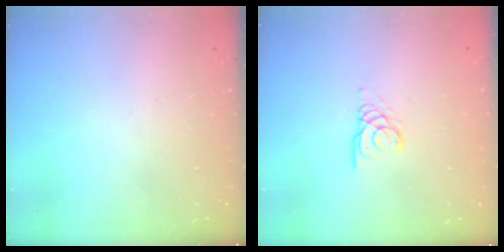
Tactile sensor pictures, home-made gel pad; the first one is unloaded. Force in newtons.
{"total": 3.1, "press": 3.1, "slide": 0.1}